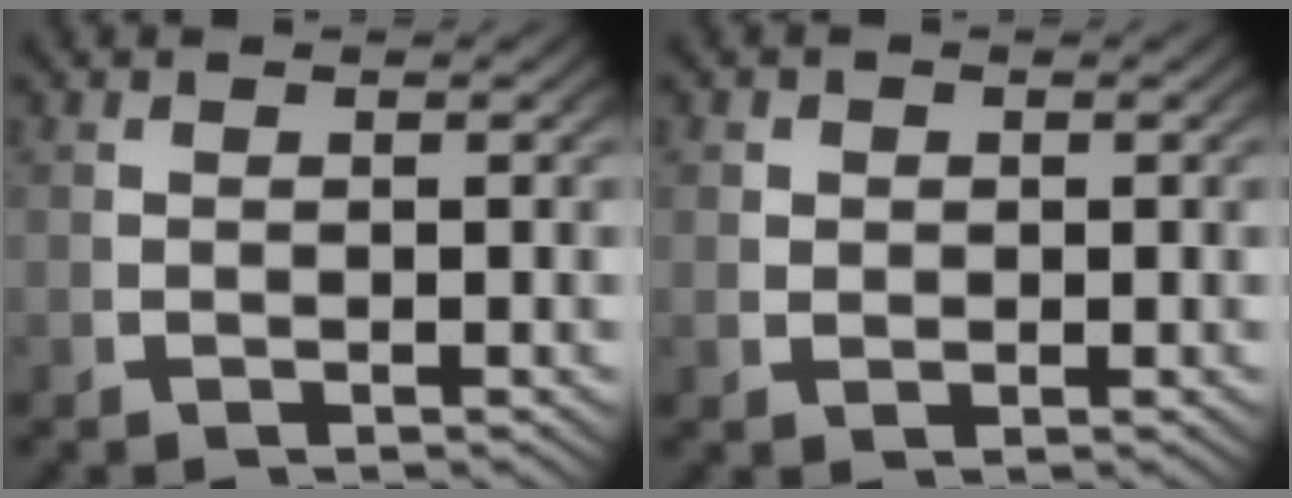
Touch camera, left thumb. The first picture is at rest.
{"total": 1.6, "force": [0.5, 1.3, 0.7], "torque": [-0.017, -0.009, 0.015]}